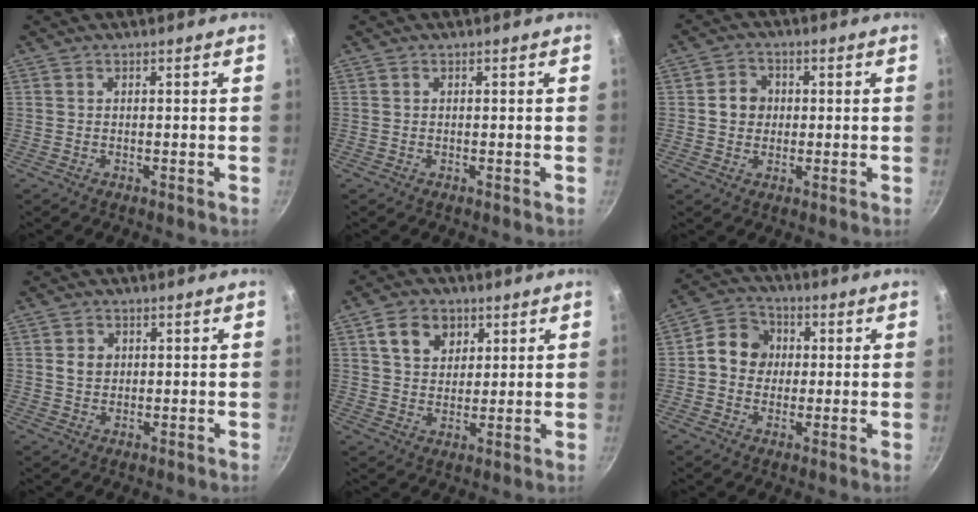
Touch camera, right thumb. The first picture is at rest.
{"total": 0.0}
{"total": 5.0, "force": [0.3, 4.5, 2.1], "torque": [-0.006, 0.006, -0.002]}
{"total": 3.1, "force": [0.6, 2.6, 1.6], "torque": [-0.015, 0.001, 0.011]}
{"total": 8.0, "force": [3.5, 6.0, 4.0], "torque": [-0.042, -0.006, 0.058]}
{"total": 8.7, "force": [0.7, 7.6, 4.1], "torque": [-0.036, 0.014, -0.009]}